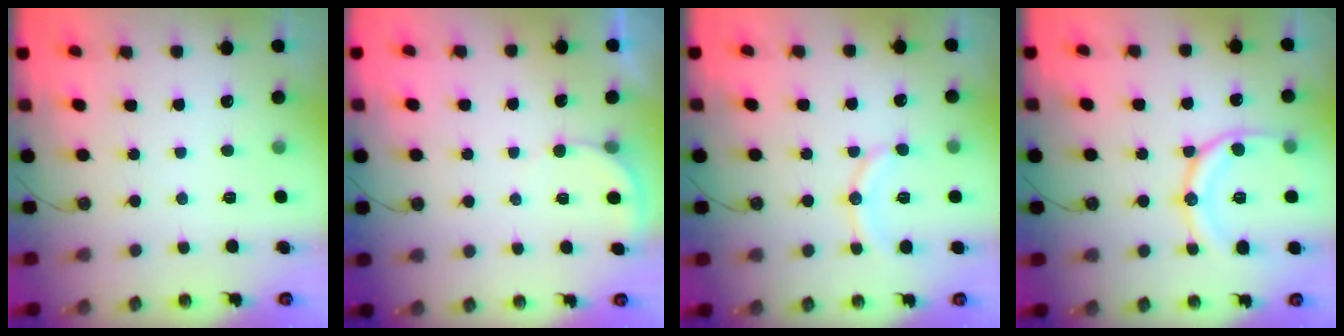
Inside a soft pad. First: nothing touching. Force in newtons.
{"total": 2.9, "press": 2.9, "slide": 0.2}
{"total": 9.8, "press": 9.7, "slide": 1.5}
{"total": 14.3, "press": 14.2, "slide": 1.4}